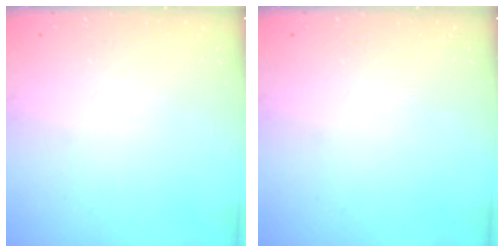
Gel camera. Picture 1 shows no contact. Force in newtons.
{"total": 0.0}